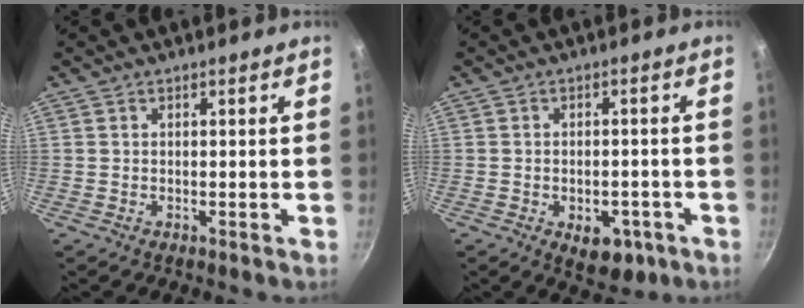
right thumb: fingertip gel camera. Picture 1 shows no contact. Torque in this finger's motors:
{"motor_torque": [-0.21, 0.19, -0.17, 0.17, 0.15]}